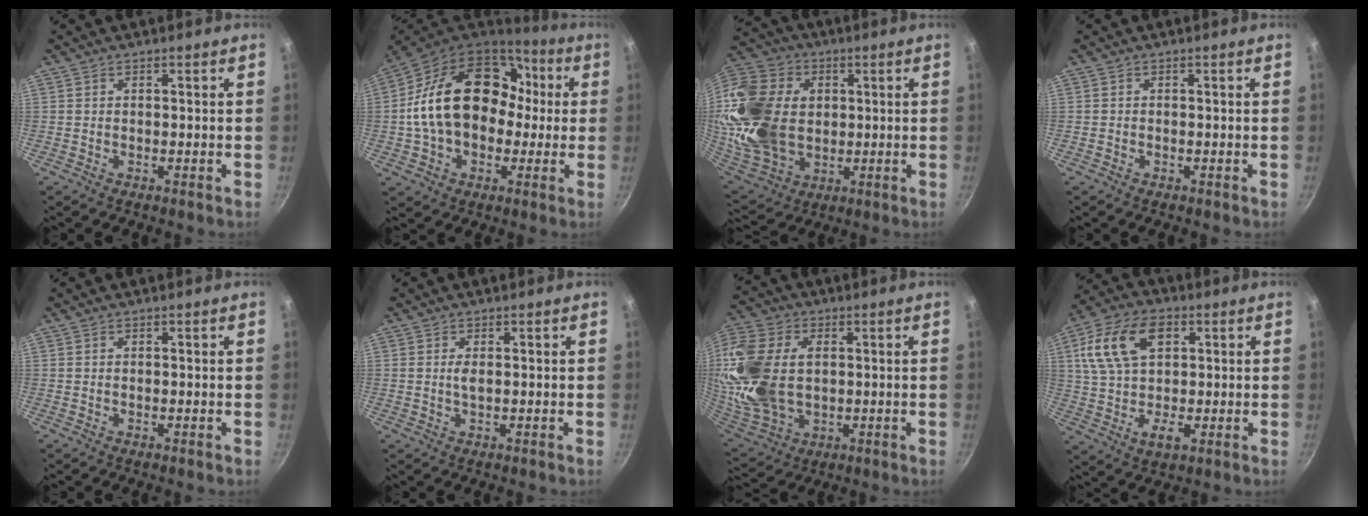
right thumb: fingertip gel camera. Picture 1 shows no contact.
{"total": 24.3, "force": [1.9, 17.2, 17.1], "torque": [-0.280, 0.053, 0.033]}
{"total": 26.0, "force": [2.7, 19.3, 17.2], "torque": [-0.351, 0.004, 0.061]}
{"total": 0.0}
{"total": 0.0}
{"total": 1.5, "force": [0.3, 0.6, 1.4], "torque": [-0.030, -0.001, 0.006]}
{"total": 23.5, "force": [2.5, 16.1, 16.9], "torque": [-0.377, 0.002, 0.055]}
{"total": 15.7, "force": [4.4, 10.3, 11.1], "torque": [-0.186, 0.007, 0.073]}